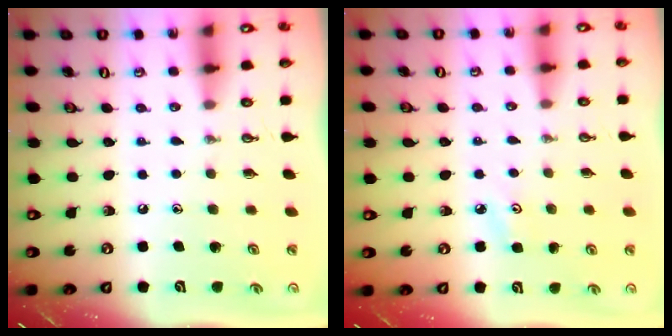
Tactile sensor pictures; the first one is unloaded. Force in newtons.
{"total": 3.9, "press": 3.8, "slide": 0.6}